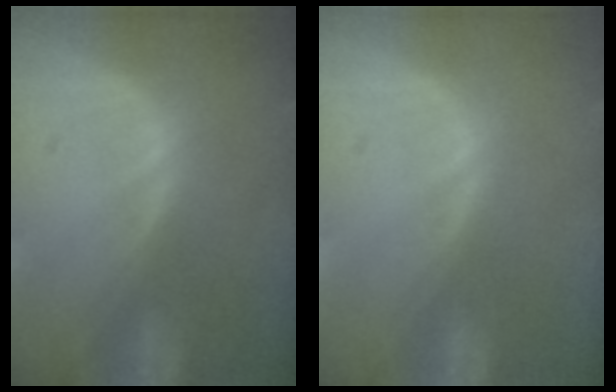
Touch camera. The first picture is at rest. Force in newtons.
{"total": 0.0}